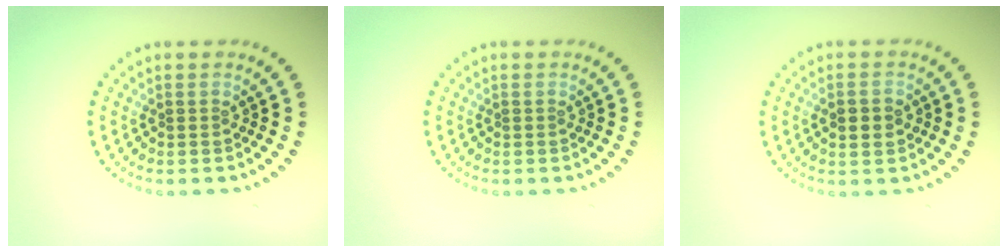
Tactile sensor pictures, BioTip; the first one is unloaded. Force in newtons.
{"total": 0.0}
{"total": 2.2, "press": 2.1, "slide": 0.3}